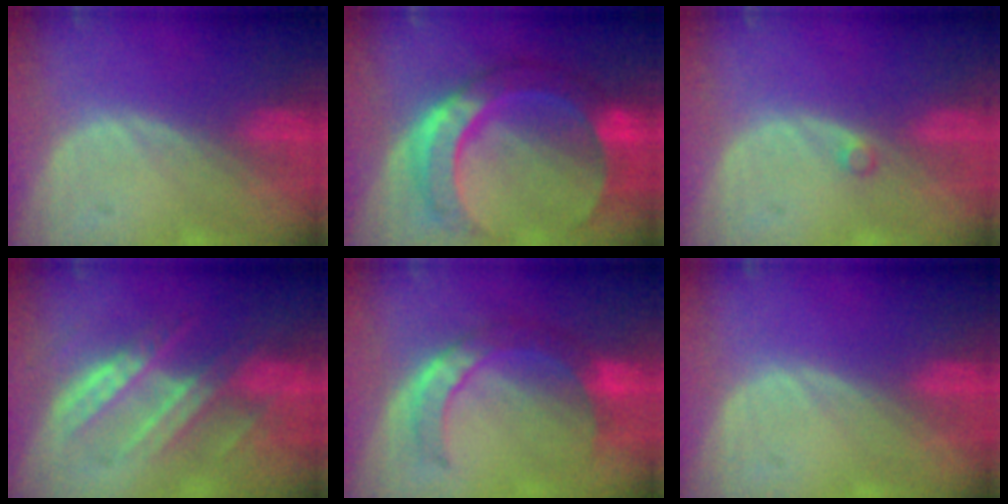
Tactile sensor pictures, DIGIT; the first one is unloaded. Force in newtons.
{"total": 11.0, "press": 11.0, "slide": 1.0}
{"total": 0.9, "press": 0.9, "slide": 0.2}
{"total": 7.4, "press": 7.2, "slide": 1.9}
{"total": 7.0, "press": 6.8, "slide": 1.4}
{"total": 0.0}